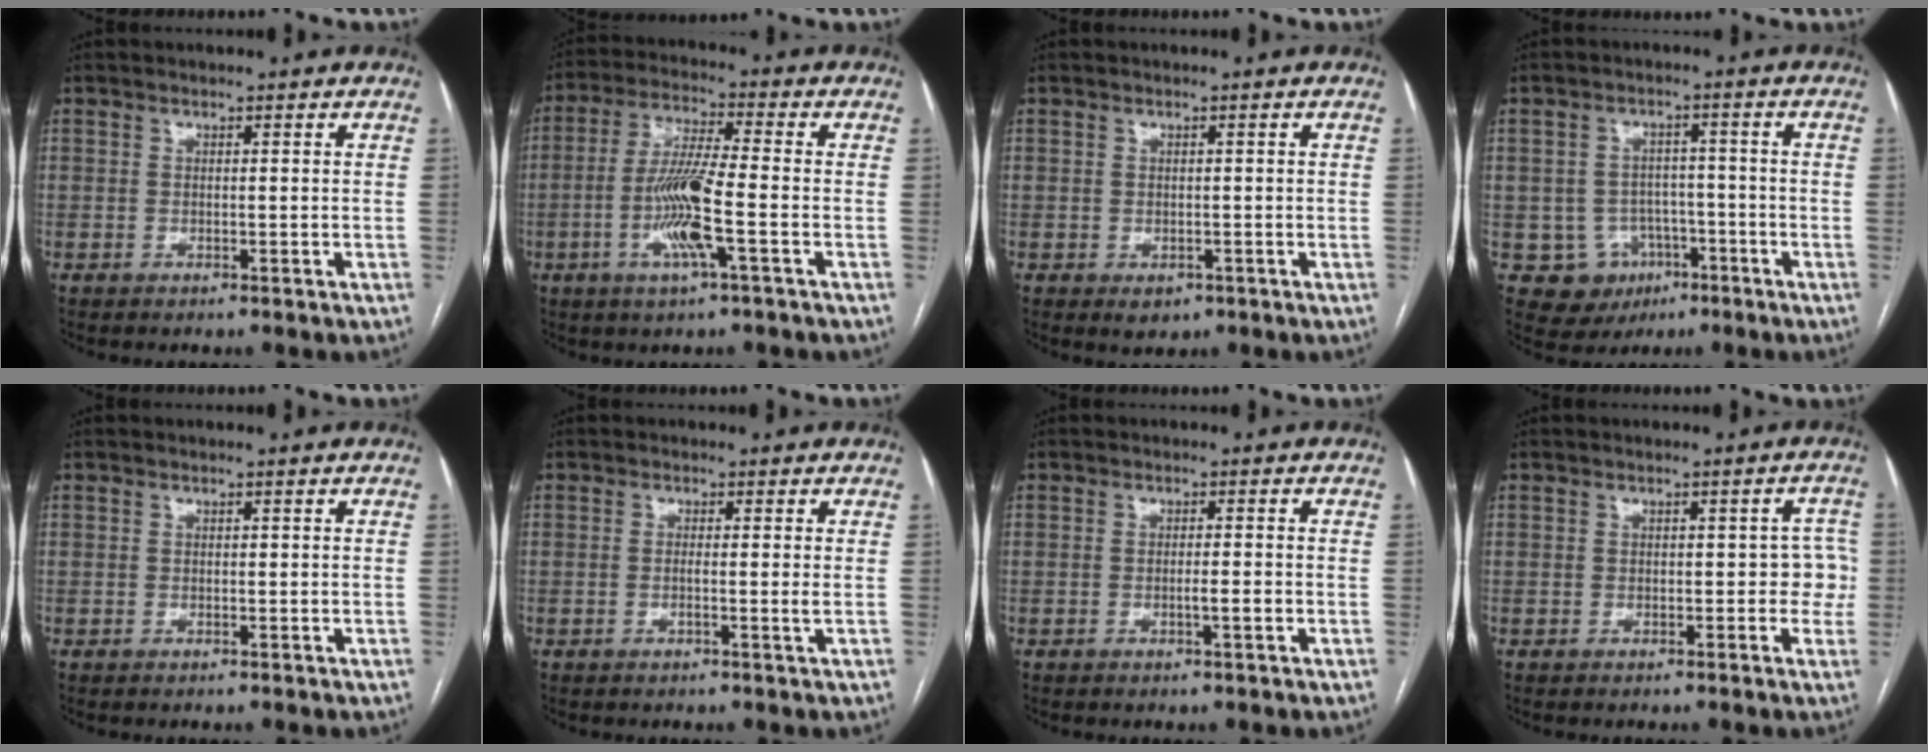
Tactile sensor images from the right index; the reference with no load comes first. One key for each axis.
{"total": 10.1, "fx": -2.9, "fy": 0.3, "fz": 9.6, "tx": -0.194, "ty": -0.006, "tz": -0.060}
{"total": 2.2, "fx": -0.9, "fy": 1.7, "fz": 1.1, "tx": -0.007, "ty": 0.000, "tz": -0.003}
{"total": 7.3, "fx": -2.7, "fy": 6.7, "fz": 1.3, "tx": -0.015, "ty": 0.011, "tz": -0.030}
{"total": 0.0}
{"total": 1.8, "fx": -0.2, "fy": -0.4, "fz": 1.7, "tx": -0.029, "ty": -0.001, "tz": -0.007}
{"total": 1.8, "fx": -0.6, "fy": 0.0, "fz": 1.7, "tx": -0.030, "ty": -0.001, "tz": -0.011}
{"total": 3.2, "fx": -0.3, "fy": 2.0, "fz": 2.5, "tx": -0.009, "ty": 0.025, "tz": -0.005}